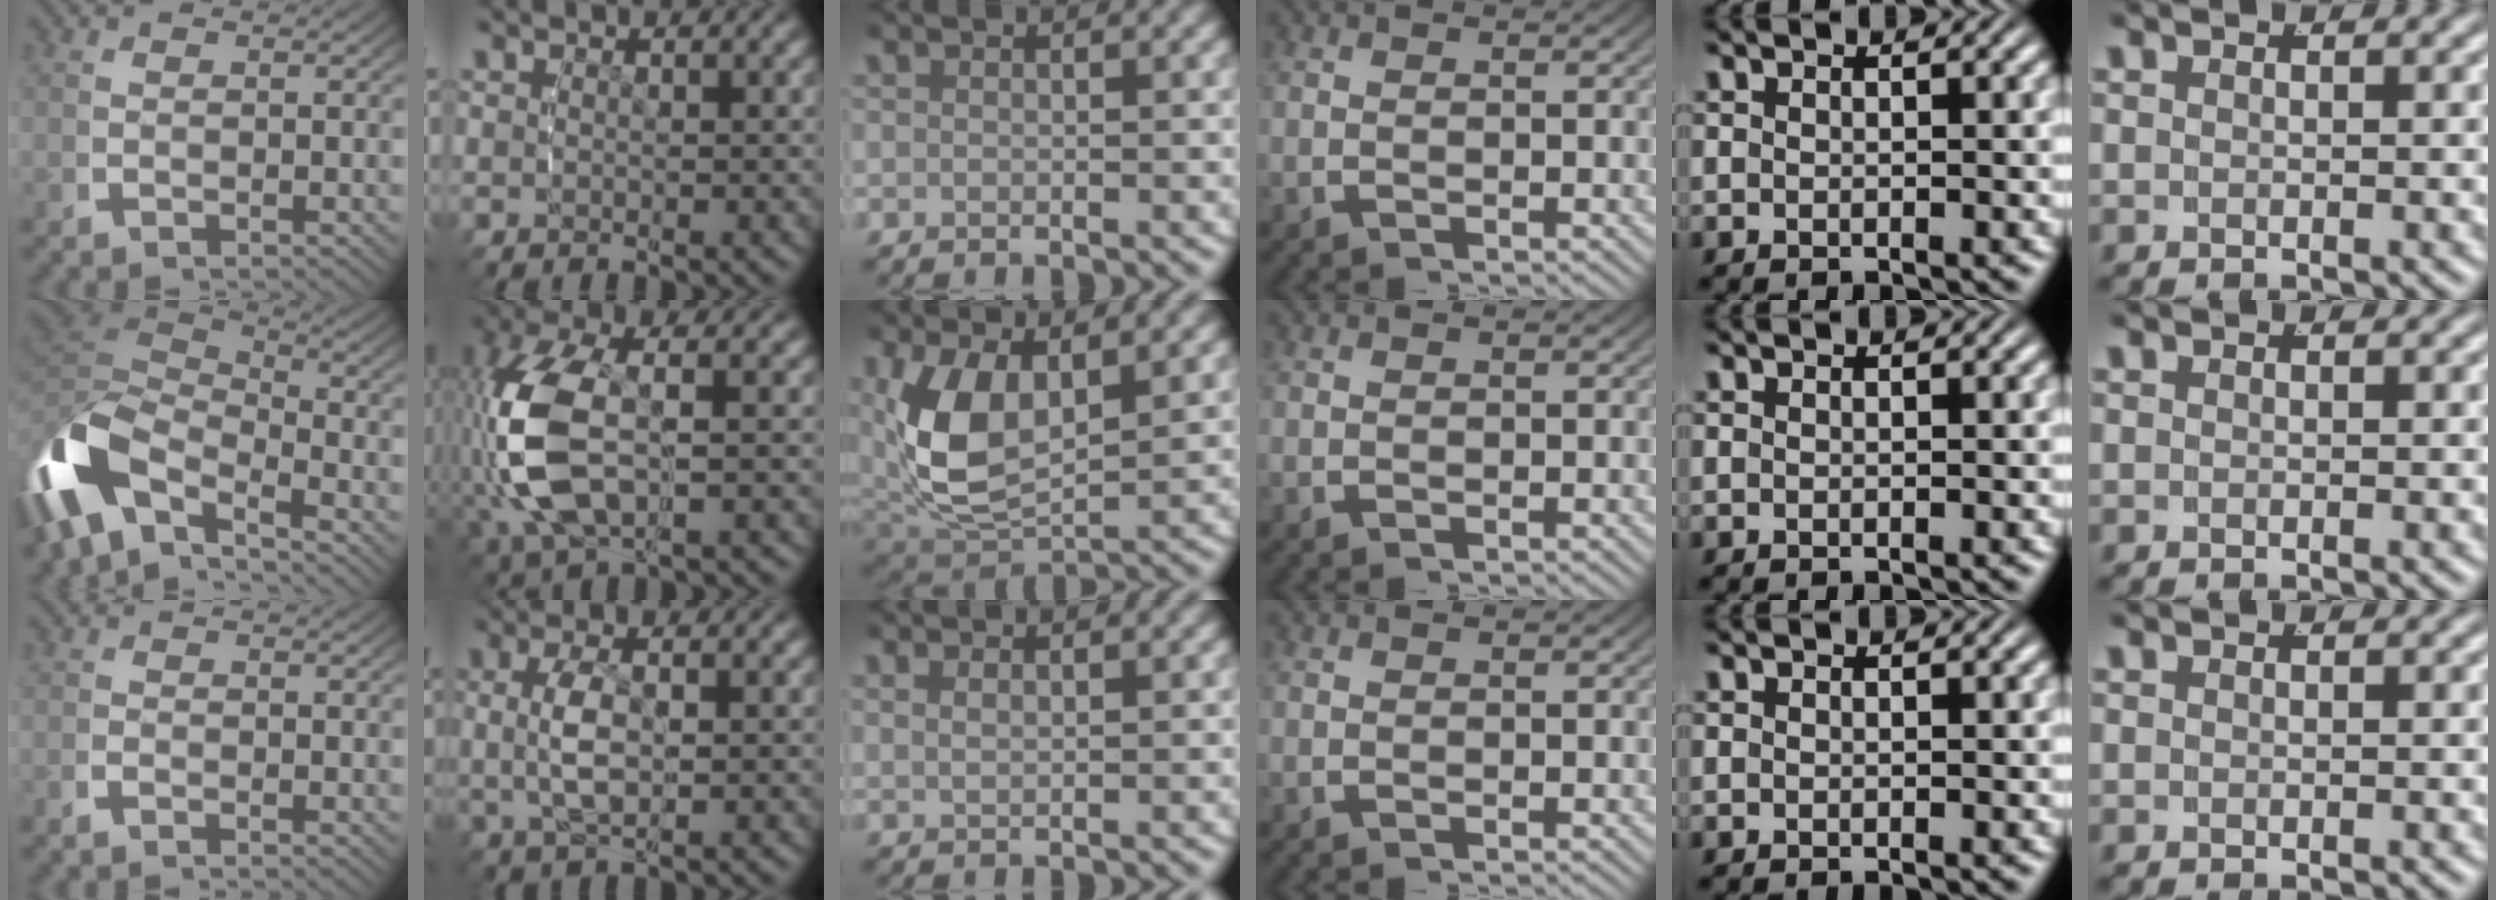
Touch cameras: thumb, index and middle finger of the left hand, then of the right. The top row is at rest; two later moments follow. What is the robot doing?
{"motion": "lift_and_place", "object": "pen"}